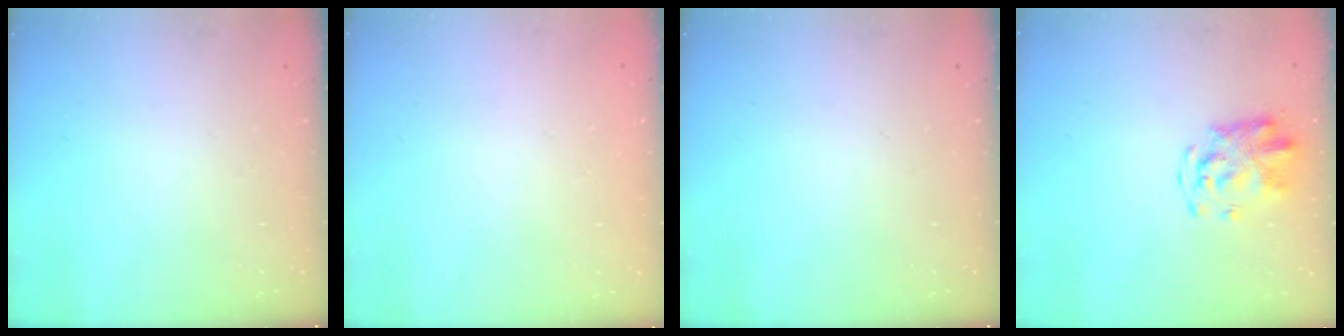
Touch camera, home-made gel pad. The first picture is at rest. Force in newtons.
{"total": 1.6, "press": 1.6, "slide": 0.2}
{"total": 0.0}
{"total": 4.9, "press": 4.9, "slide": 0.4}